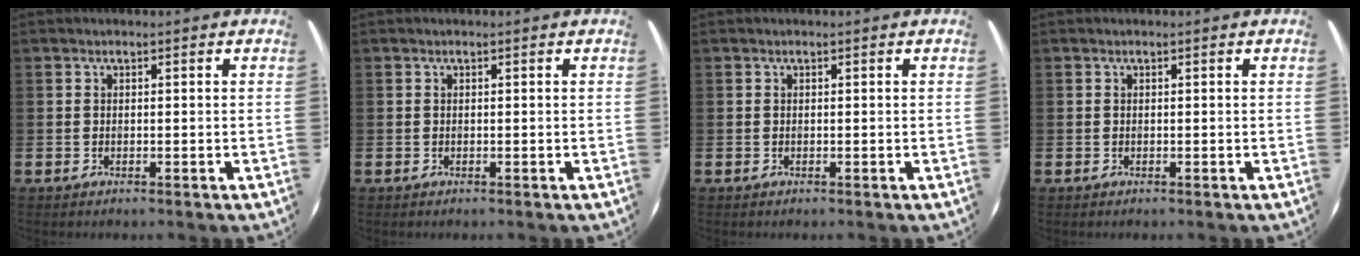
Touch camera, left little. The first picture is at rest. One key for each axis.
{"total": 0.0}
{"total": 0.0}
{"total": 0.0}